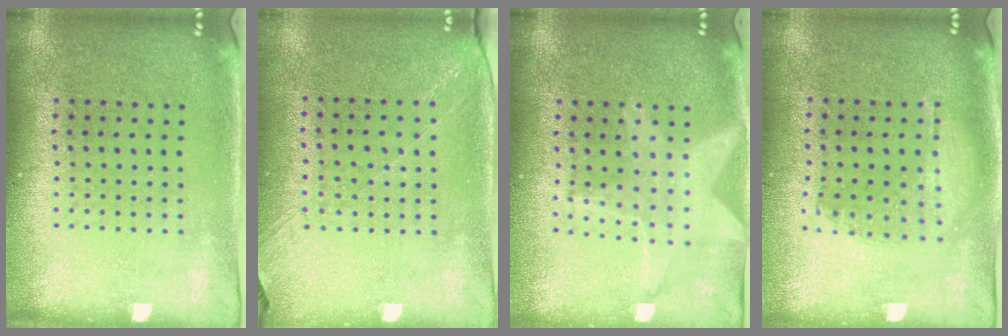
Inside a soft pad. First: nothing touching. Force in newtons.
{"total": 1.2, "press": 1.1, "slide": 0.6}
{"total": 1.9, "press": 1.7, "slide": 0.9}
{"total": 1.1, "press": 1.0, "slide": 0.4}